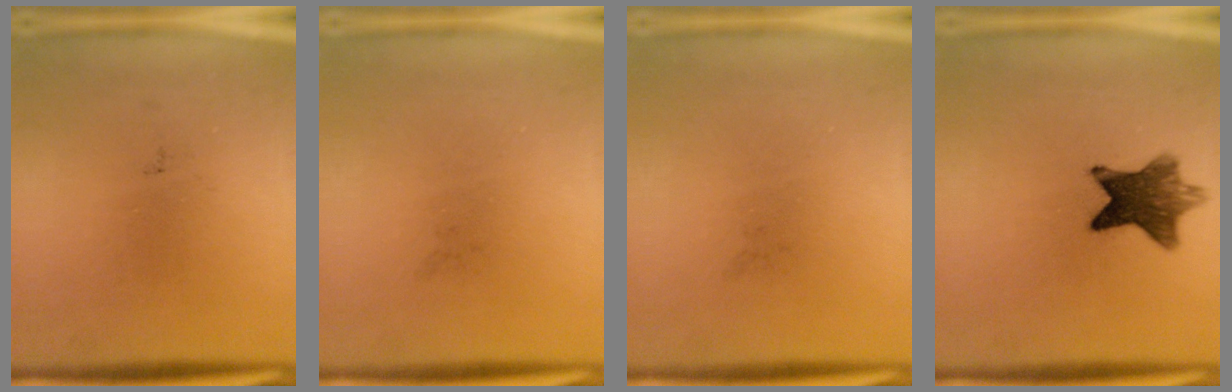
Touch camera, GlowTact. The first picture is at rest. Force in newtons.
{"total": 0.0}
{"total": 0.0}
{"total": 9.3}